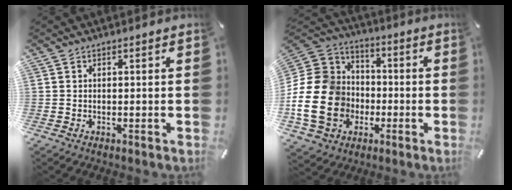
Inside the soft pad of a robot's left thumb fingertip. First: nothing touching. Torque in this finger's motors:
{"motor_torque": [0.14, 2.34, 1.57, 0.28, 0.68]}